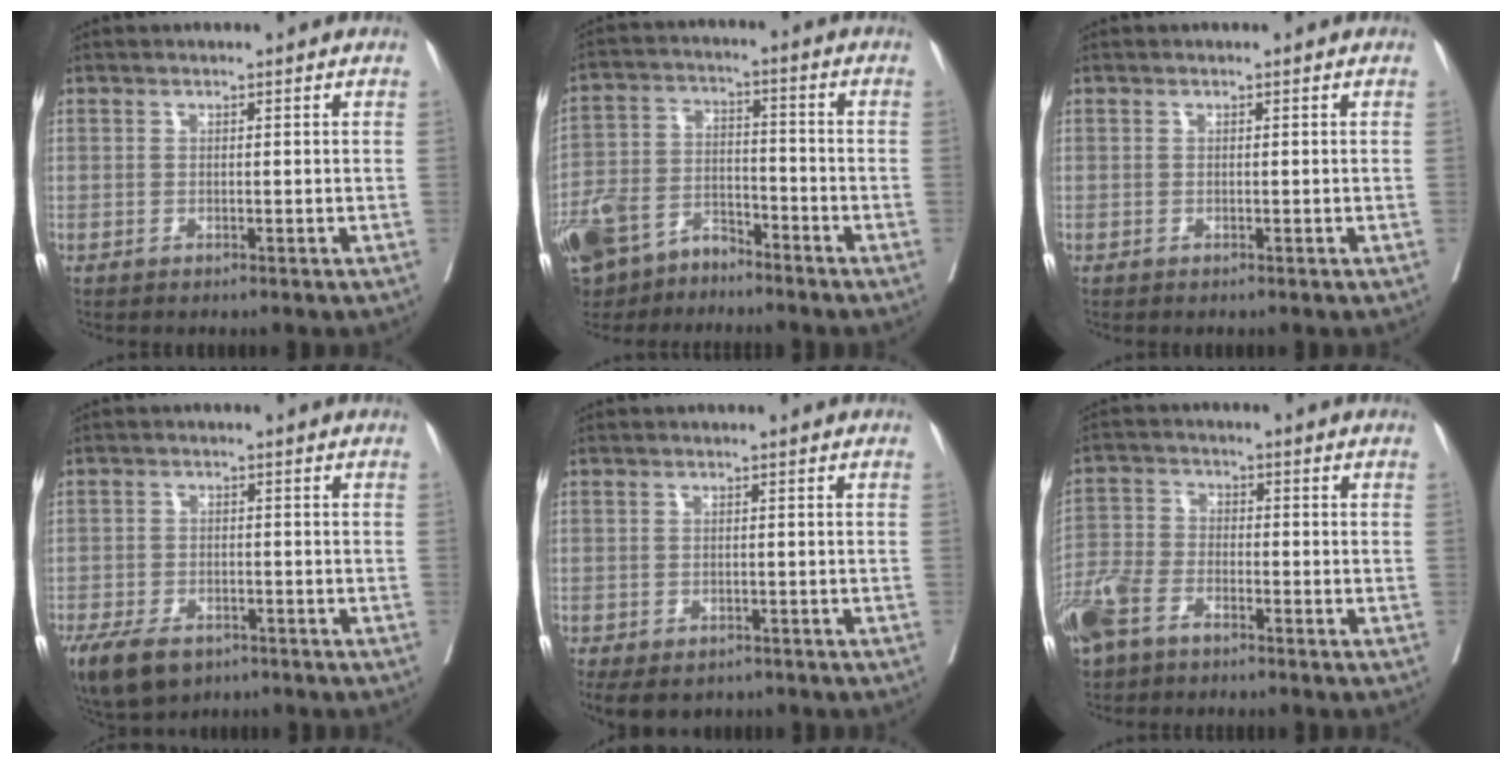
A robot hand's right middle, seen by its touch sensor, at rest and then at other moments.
{"total": 14.7, "force": [-11.3, 6.3, 6.9], "torque": [-0.147, -0.005, -0.203]}
{"total": 0.0}
{"total": 9.7, "force": [-6.4, 5.1, 5.1], "torque": [-0.107, -0.010, -0.101]}
{"total": 7.0, "force": [-4.9, 4.1, 3.0], "torque": [-0.053, -0.003, -0.066]}
{"total": 7.4, "force": [-4.9, 3.7, 4.0], "torque": [-0.104, -0.006, -0.100]}